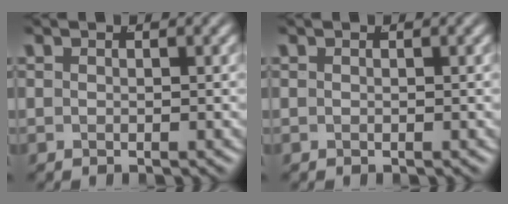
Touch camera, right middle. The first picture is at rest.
{"total": 0.0}